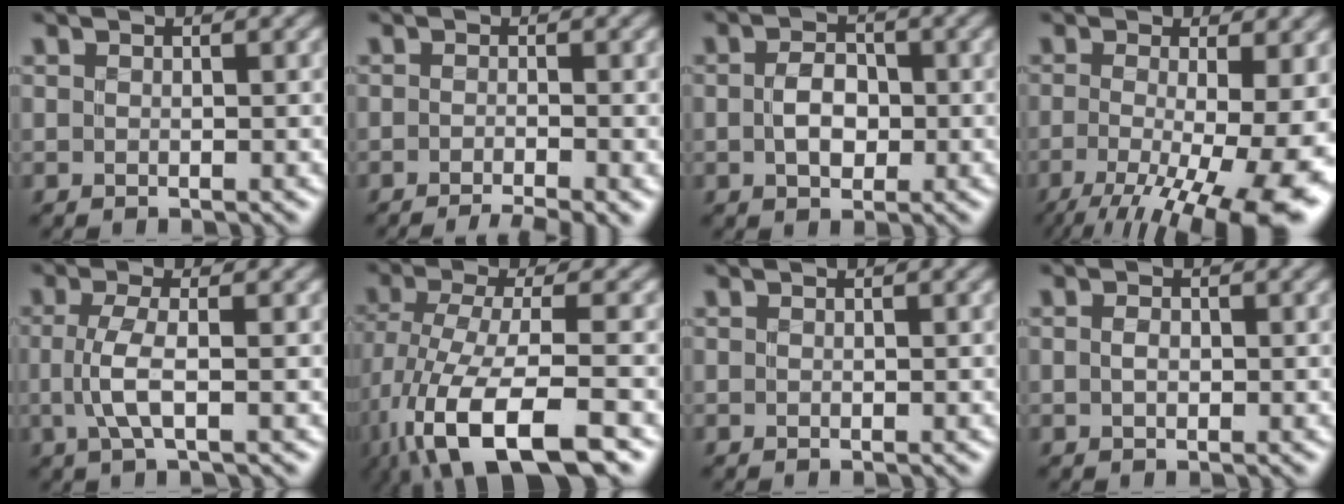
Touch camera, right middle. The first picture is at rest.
{"total": 3.6, "force": [-1.7, 0.9, 3.1], "torque": [-0.028, -0.008, -0.029]}
{"total": 3.0, "force": [-0.5, 2.1, 2.1], "torque": [-0.044, -0.004, -0.009]}
{"total": 14.4, "force": [-4.1, 4.8, 12.9], "torque": [-0.169, -0.030, -0.049]}
{"total": 3.1, "force": [-0.6, 0.8, 2.9], "torque": [-0.066, -0.004, -0.011]}
{"total": 11.0, "force": [-6.1, 3.4, 8.5], "torque": [-0.169, -0.017, -0.112]}
{"total": 0.0}
{"total": 0.9, "force": [-0.3, 0.7, 0.6], "torque": [-0.015, -0.003, -0.003]}